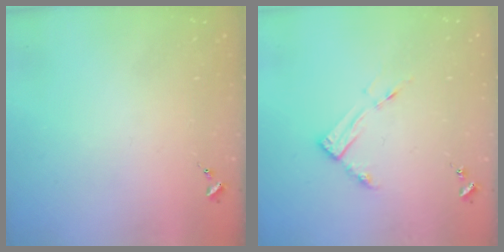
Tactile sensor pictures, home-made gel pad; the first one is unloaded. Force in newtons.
{"total": 7.4, "press": 7.4, "slide": 0.6}